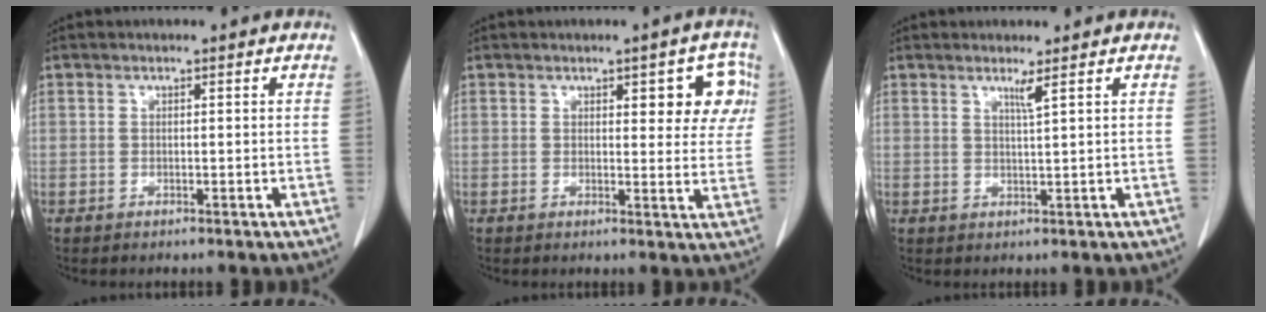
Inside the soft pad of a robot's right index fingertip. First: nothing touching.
{"total": 6.9, "force": [2.6, 2.6, 5.9], "torque": [-0.049, 0.010, 0.026]}
{"total": 1.7, "force": [1.1, -0.6, 1.2], "torque": [-0.028, -0.012, 0.023]}